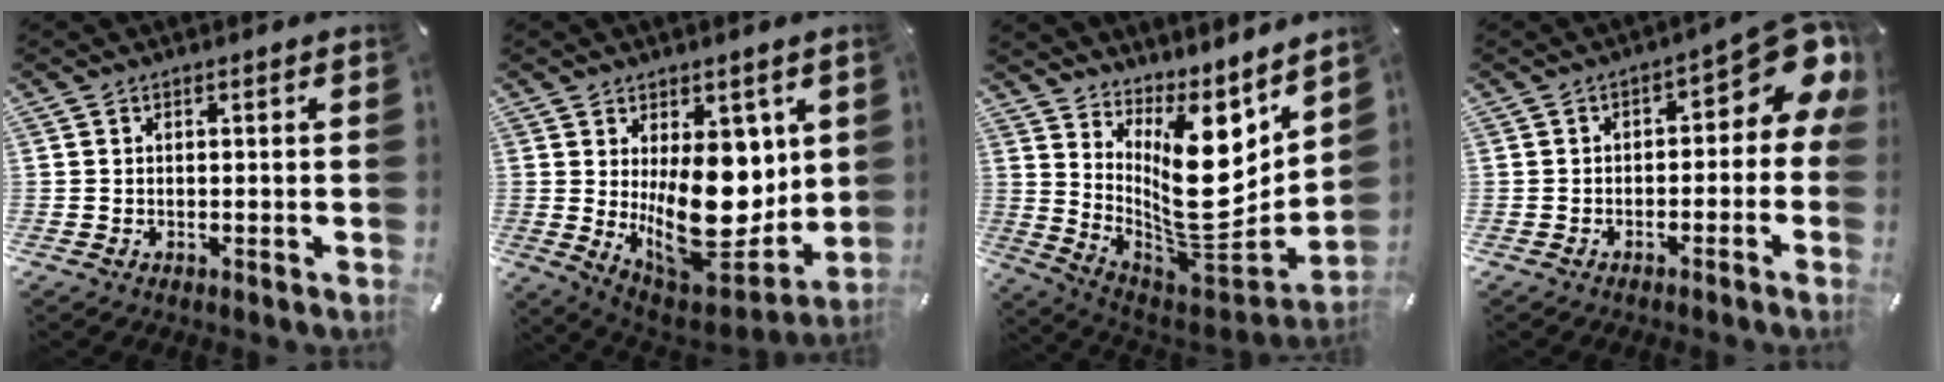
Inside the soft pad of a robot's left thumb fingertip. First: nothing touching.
{"total": 21.3, "force": [1.4, 13.2, 16.7], "torque": [-0.228, -0.044, 0.046]}
{"total": 18.9, "force": [4.9, 11.2, 14.4], "torque": [-0.215, -0.066, 0.096]}
{"total": 9.9, "force": [3.3, 4.9, 8.0], "torque": [-0.092, -0.035, 0.057]}